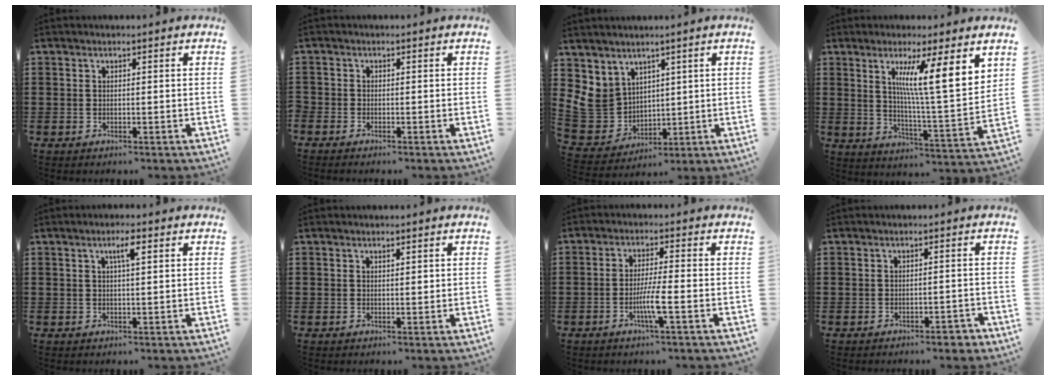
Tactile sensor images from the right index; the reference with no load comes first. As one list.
[{"total": 1.0, "force": [-0.9, 0.3, 0.0], "torque": [-0.002, 0.002, -0.019]}, {"total": 6.8, "force": [3.1, 5.9, 1.3], "torque": [-0.092, -0.022, 0.058]}, {"total": 10.0, "force": [4.7, 0.7, 8.8], "torque": [-0.154, -0.023, 0.072]}, {"total": 3.0, "force": [1.3, 0.5, 2.7], "torque": [-0.048, 0.004, 0.017]}, {"total": 0.8, "force": [0.4, 0.3, 0.6], "torque": [-0.012, 0.003, 0.008]}, {"total": 5.1, "force": [-1.7, 0.1, 4.8], "torque": [-0.097, -0.013, -0.034]}, {"total": 1.7, "force": [-1.4, 0.5, 0.9], "torque": [-0.019, 0.001, -0.028]}]